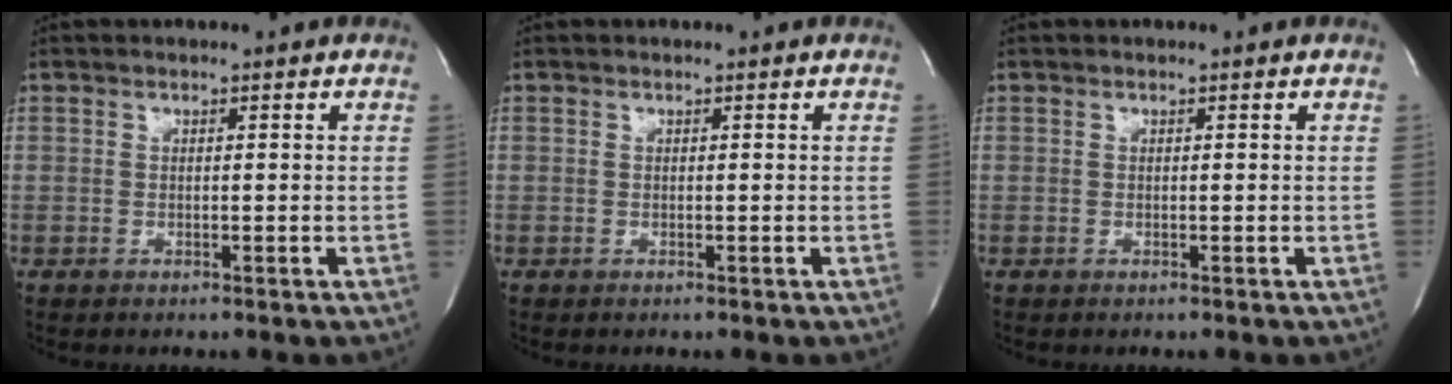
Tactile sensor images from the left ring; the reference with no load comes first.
{"total": 0.0}
{"total": 0.0}